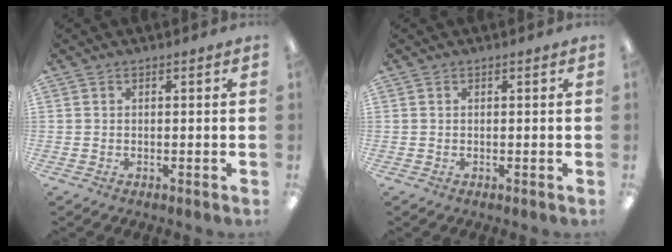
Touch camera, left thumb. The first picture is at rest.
{"total": 0.0}